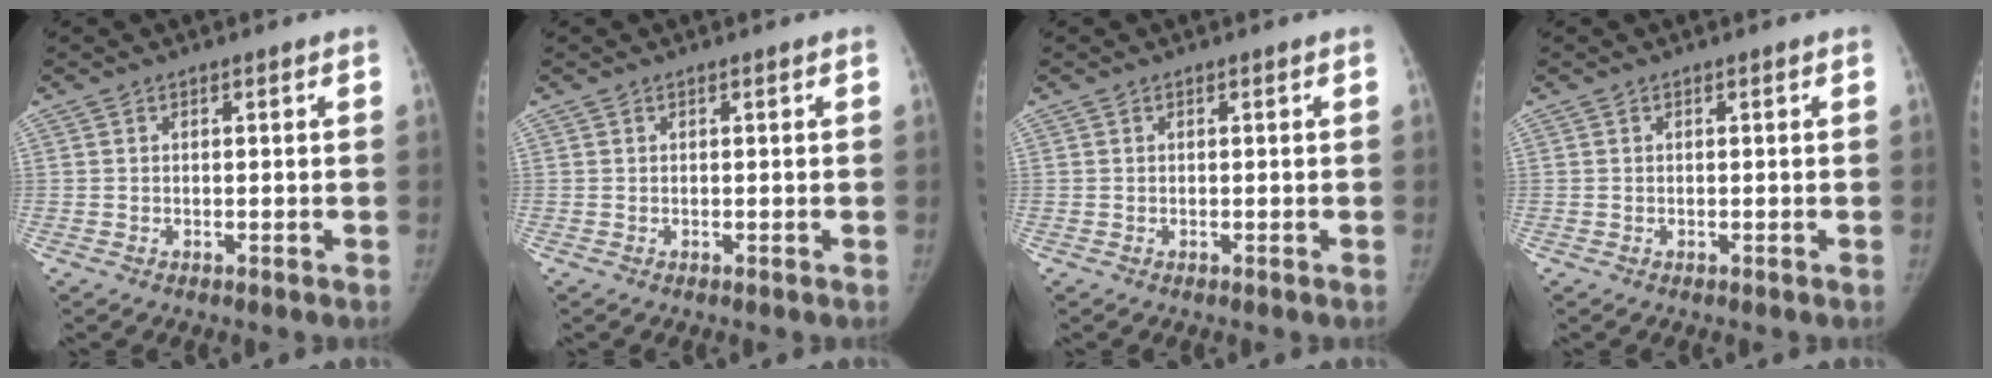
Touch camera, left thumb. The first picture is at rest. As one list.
[{"total": 0.0}, {"total": 0.0}, {"total": 0.0}]